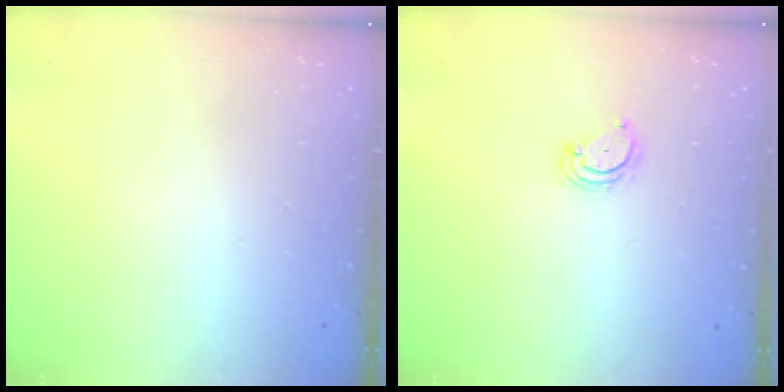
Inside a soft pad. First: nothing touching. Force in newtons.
{"total": 2.3, "press": 2.3, "slide": 0.2}